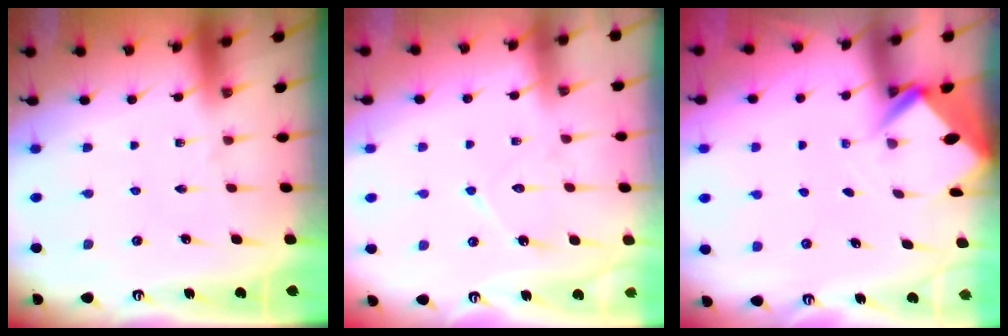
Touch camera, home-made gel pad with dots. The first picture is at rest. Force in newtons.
{"total": 7.5, "press": 7.5, "slide": 0.7}
{"total": 2.6, "press": 2.6, "slide": 0.2}